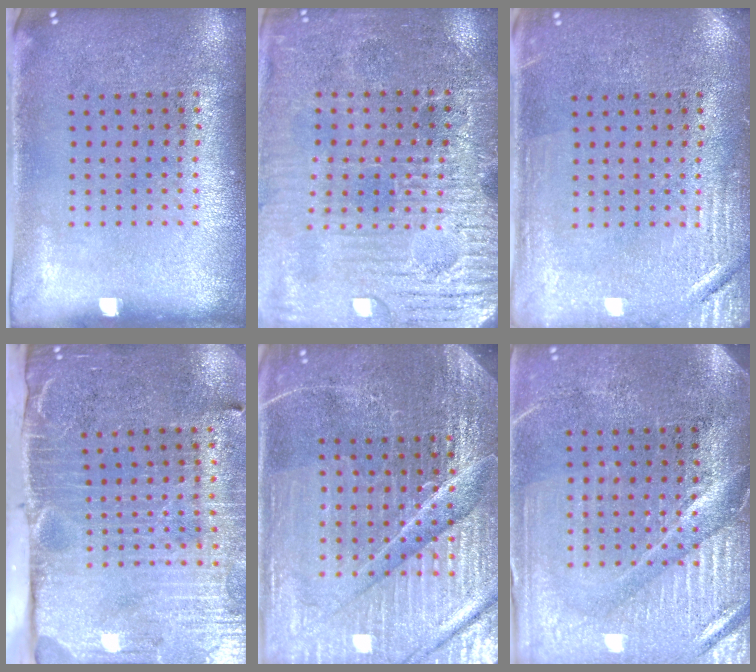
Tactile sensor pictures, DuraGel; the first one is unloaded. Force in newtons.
{"total": 3.6, "press": 3.5, "slide": 0.4}
{"total": 2.7, "press": 2.7, "slide": 0.4}
{"total": 4.8, "press": 3.9, "slide": 2.7}
{"total": 6.0, "press": 5.4, "slide": 2.6}
{"total": 4.1, "press": 3.7, "slide": 1.7}